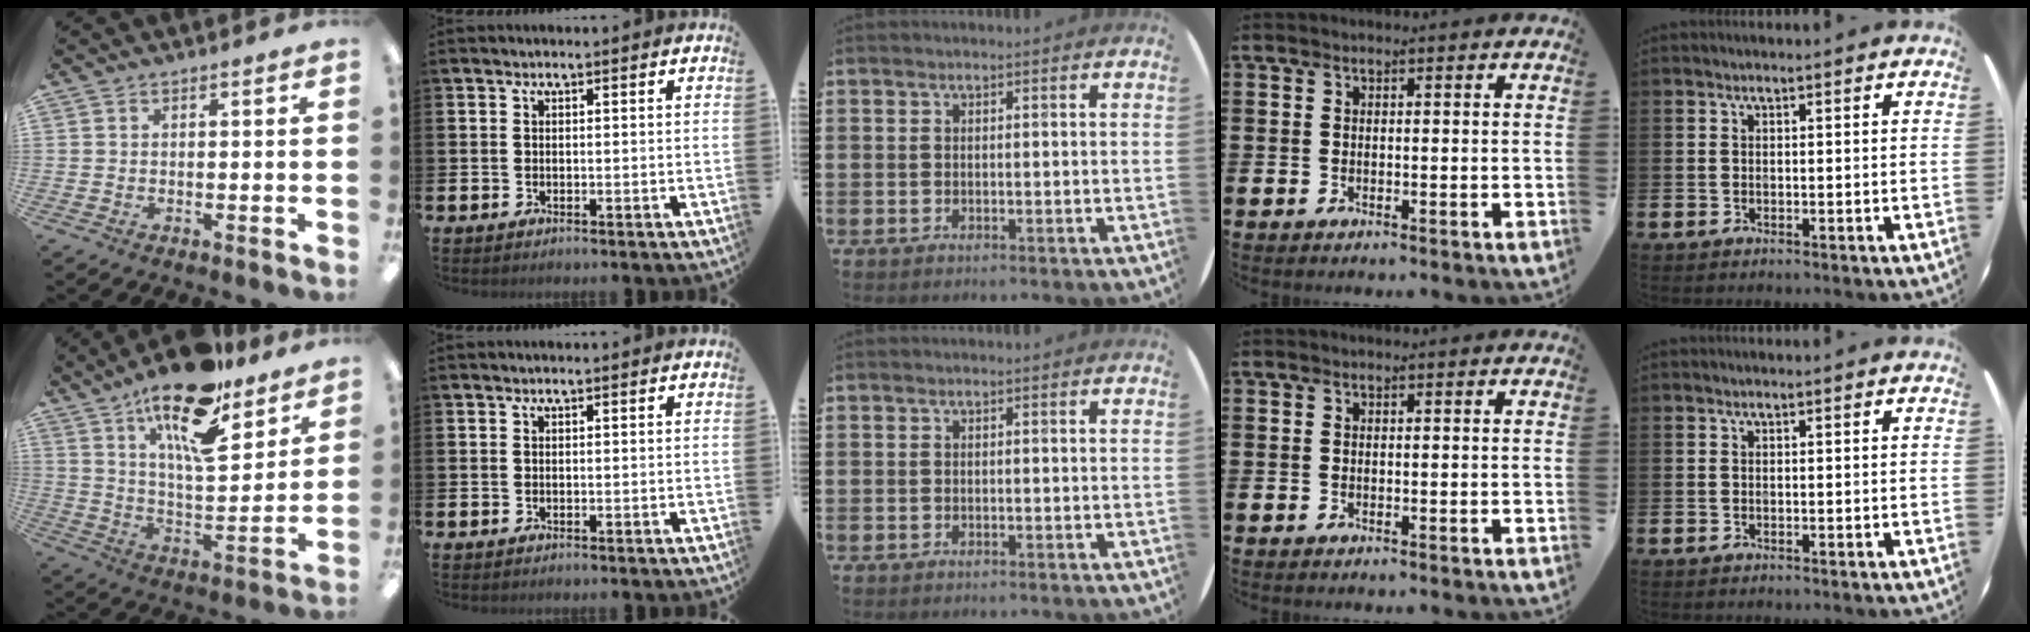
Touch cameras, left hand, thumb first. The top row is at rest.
{"thumb": {"total": 19.6, "force": [13.4, 6.8, 12.5], "torque": [-0.208, -0.077, 0.223]}}